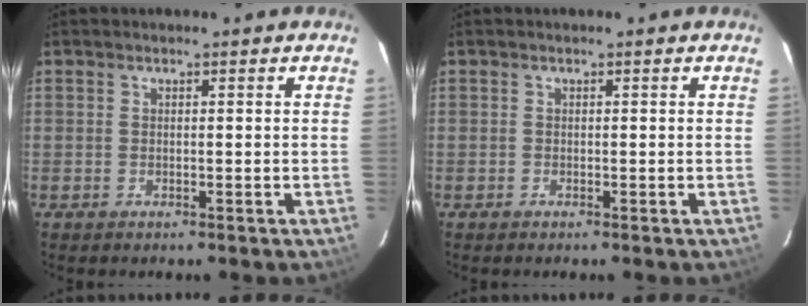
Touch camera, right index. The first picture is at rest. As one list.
[{"total": 0.0}]